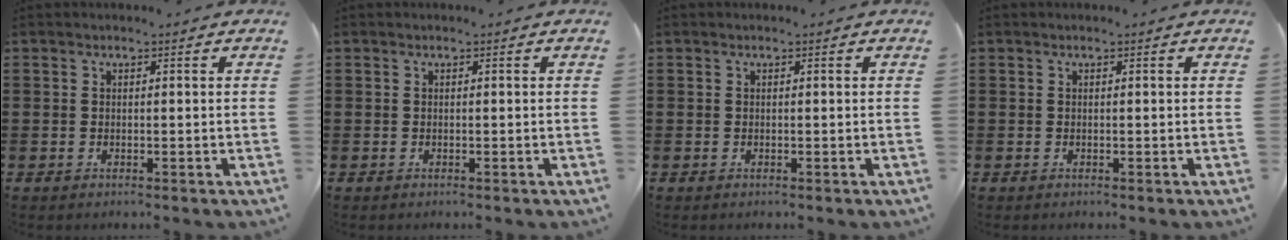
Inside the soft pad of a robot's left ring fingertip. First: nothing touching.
{"total": 0.0}
{"total": 0.0}
{"total": 0.0}